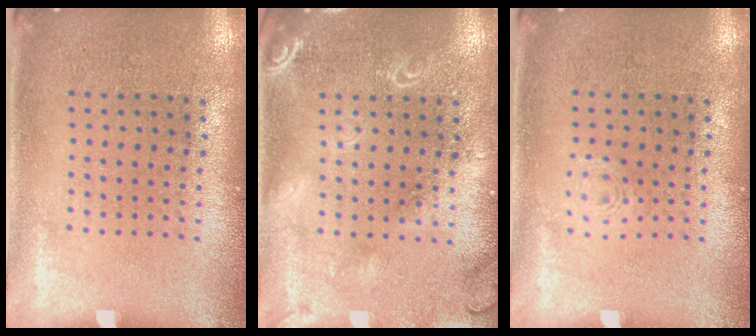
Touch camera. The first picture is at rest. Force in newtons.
{"total": 1.8, "press": 1.7, "slide": 0.2}
{"total": 0.5, "press": 0.5, "slide": 0.2}